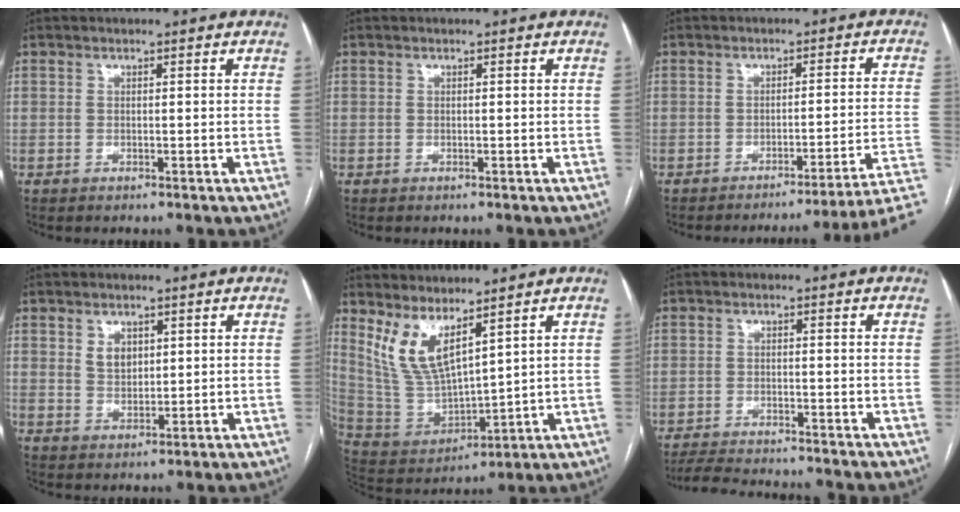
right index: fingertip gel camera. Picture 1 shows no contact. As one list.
[{"total": 0.0}, {"total": 14.1, "force": [-12.2, -3.8, 5.9], "torque": [-0.013, -0.002, -0.140]}, {"total": 3.3, "force": [1.4, 2.3, 1.9], "torque": [-0.036, 0.001, 0.032]}, {"total": 9.4, "force": [6.3, 2.4, 6.5], "torque": [-0.145, -0.012, 0.150]}, {"total": 7.7, "force": [-7.3, 0.4, 2.5], "torque": [-0.039, -0.014, -0.116]}]